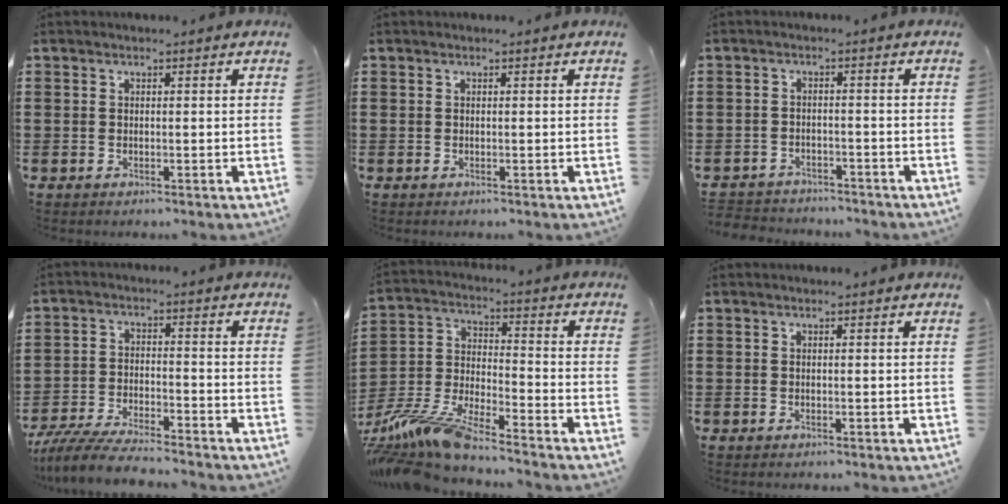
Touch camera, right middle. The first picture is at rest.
{"total": 0.0}
{"total": 2.8, "force": [-2.7, 0.6, -0.4], "torque": [-0.001, -0.001, -0.062]}
{"total": 6.8, "force": [-6.4, 0.6, 2.3], "torque": [-0.051, -0.001, -0.123]}
{"total": 9.9, "force": [-9.1, 0.6, 3.8], "torque": [-0.094, -0.002, -0.188]}
{"total": 0.0}